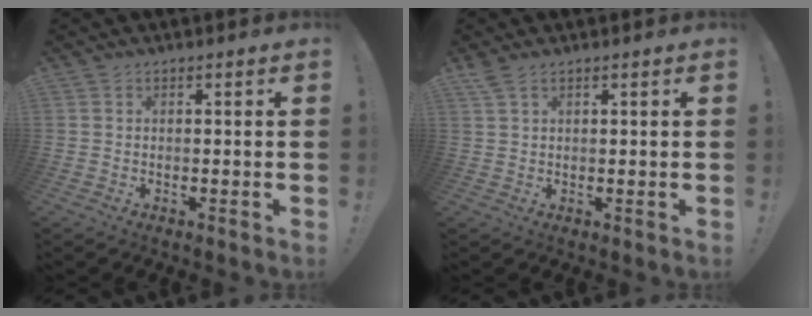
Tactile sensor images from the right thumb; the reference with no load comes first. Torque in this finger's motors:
{"motor_torque": [0.42, 0.19, 0.20, 0.02, 0.12]}